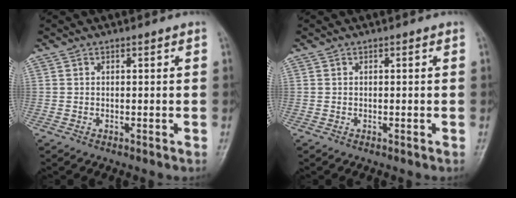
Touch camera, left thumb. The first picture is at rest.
{"total": 0.0}